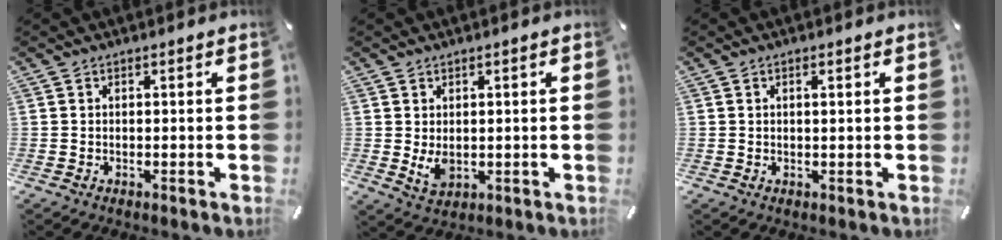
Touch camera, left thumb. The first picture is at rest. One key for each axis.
{"total": 4.2, "fx": 0.0, "fy": 3.0, "fz": 2.9, "tx": -0.065, "ty": -0.007, "tz": -0.003}
{"total": 1.1, "fx": 0.3, "fy": 0.2, "fz": 1.0, "tx": -0.021, "ty": 0.000, "tz": 0.004}